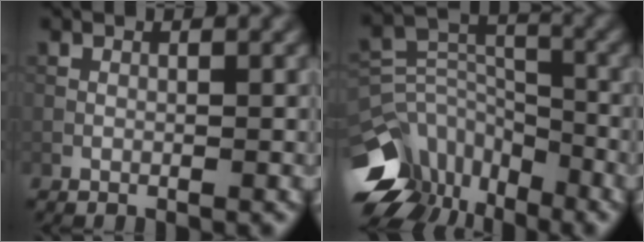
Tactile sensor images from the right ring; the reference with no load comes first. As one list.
[{"total": 10.2, "force": [-6.0, 6.7, 4.8], "torque": [-0.091, 0.029, -0.111]}]